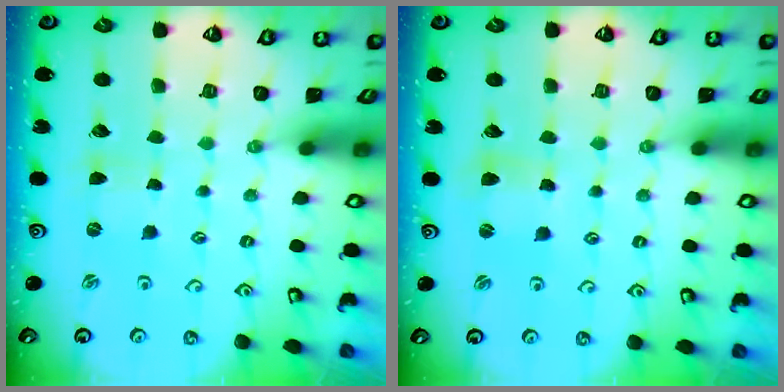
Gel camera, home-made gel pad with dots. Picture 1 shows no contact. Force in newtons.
{"total": 2.5, "press": 2.5, "slide": 0.3}